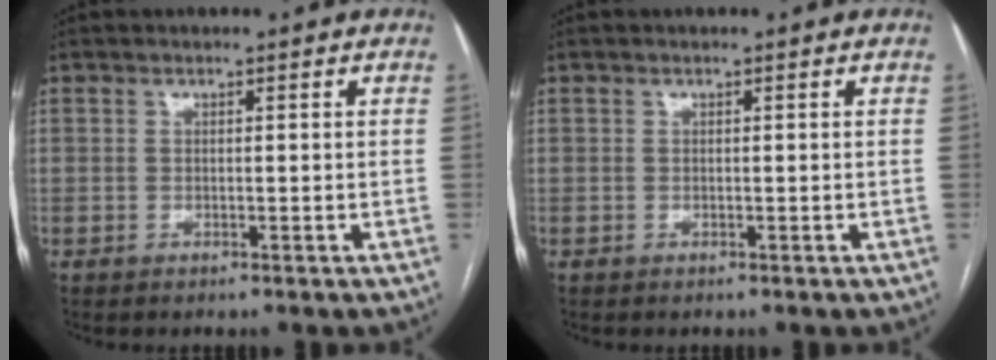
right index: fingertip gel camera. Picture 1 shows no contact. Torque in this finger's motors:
{"motor_torque": [0.00, 0.00, 0.00, 0.00]}